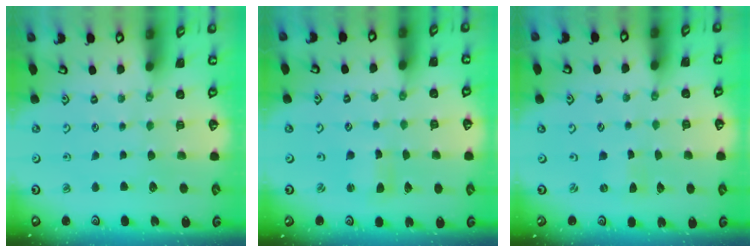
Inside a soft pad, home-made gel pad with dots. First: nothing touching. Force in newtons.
{"total": 2.9, "press": 2.9, "slide": 0.3}
{"total": 0.0}